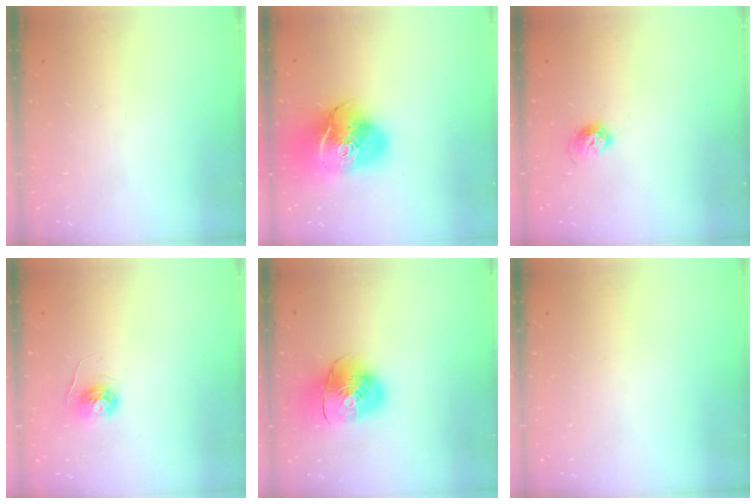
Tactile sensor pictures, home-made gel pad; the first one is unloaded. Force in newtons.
{"total": 22.2, "press": 22.0, "slide": 2.8}
{"total": 6.9, "press": 6.8, "slide": 1.1}
{"total": 4.6, "press": 4.6, "slide": 0.4}
{"total": 12.7, "press": 12.6, "slide": 1.7}
{"total": 0.0}